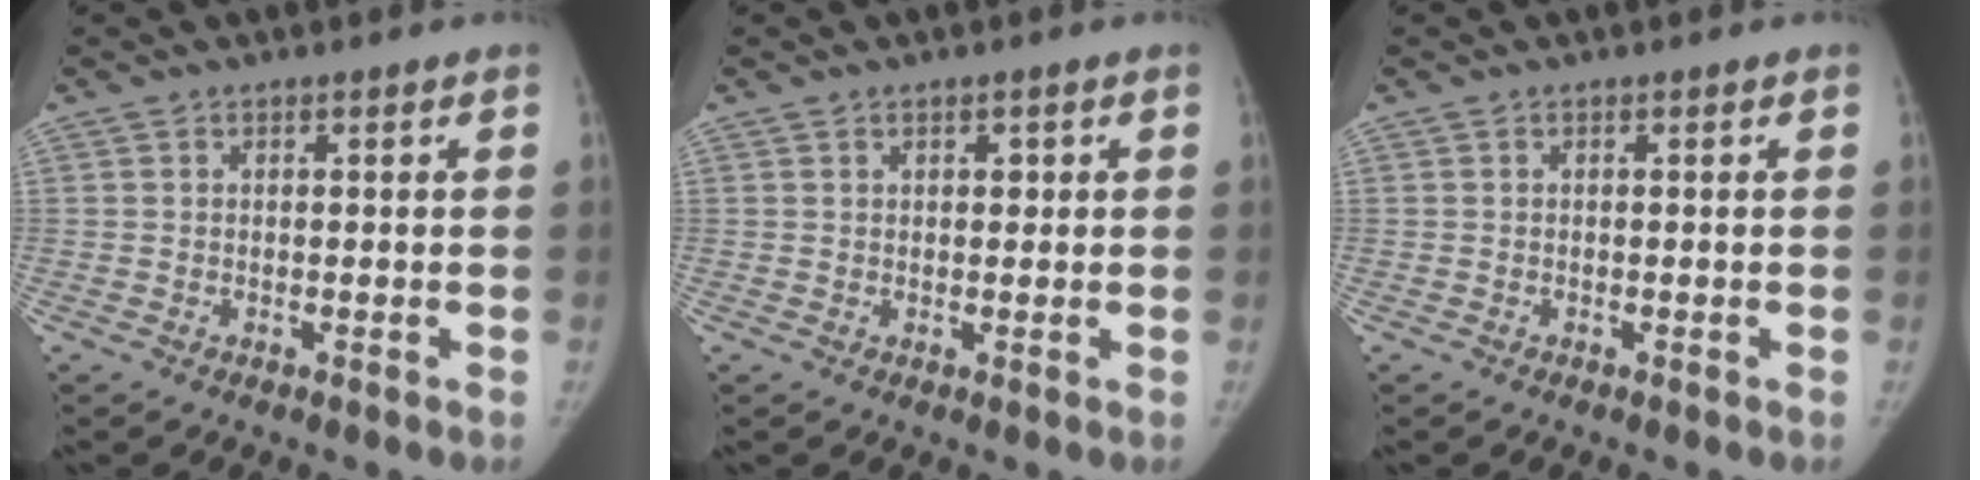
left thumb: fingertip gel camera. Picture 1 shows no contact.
{"total": 1.5, "force": [0.6, 1.0, 0.9], "torque": [-0.006, 0.000, 0.008]}
{"total": 0.0}